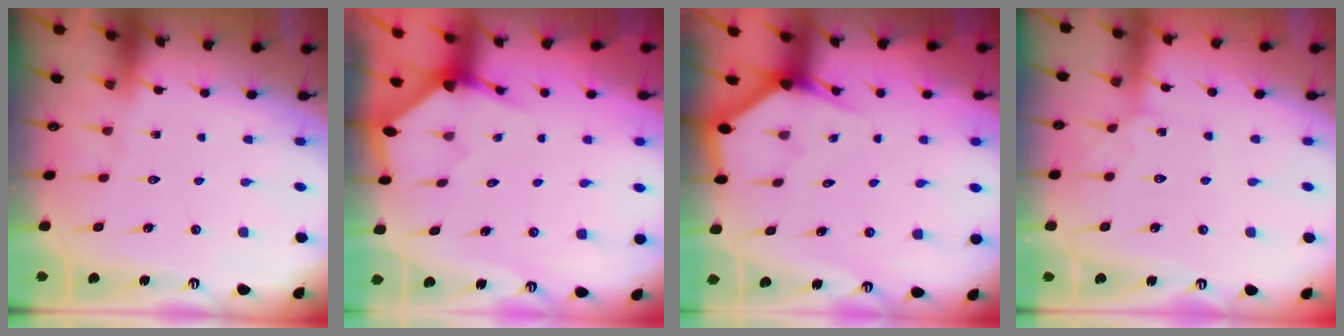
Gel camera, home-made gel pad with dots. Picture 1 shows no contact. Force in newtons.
{"total": 3.1, "press": 3.1, "slide": 0.3}
{"total": 2.8, "press": 2.8, "slide": 0.1}
{"total": 3.2, "press": 3.2, "slide": 0.2}